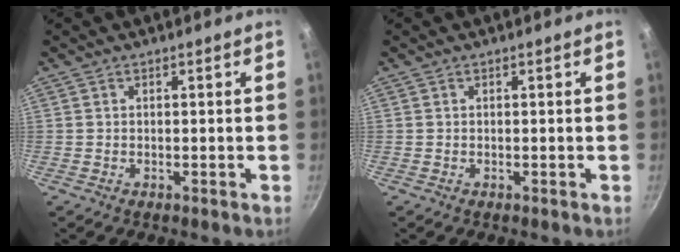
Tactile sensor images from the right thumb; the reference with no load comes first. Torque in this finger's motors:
{"motor_torque": [-0.25, 0.24, 0.00, 0.00, 0.04]}